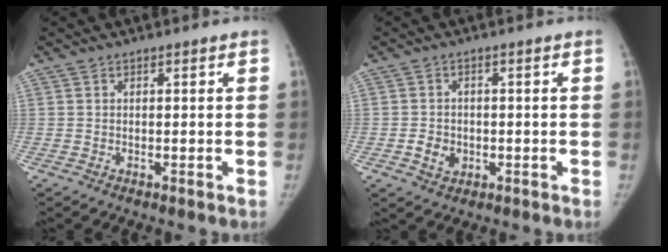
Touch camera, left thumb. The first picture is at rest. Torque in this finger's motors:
{"motor_torque": [-0.06, 0.07, 0.03, 0.06, 0.00]}